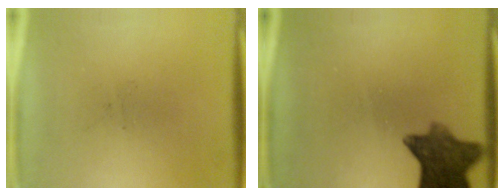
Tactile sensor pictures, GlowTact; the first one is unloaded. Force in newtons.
{"total": 9.2}